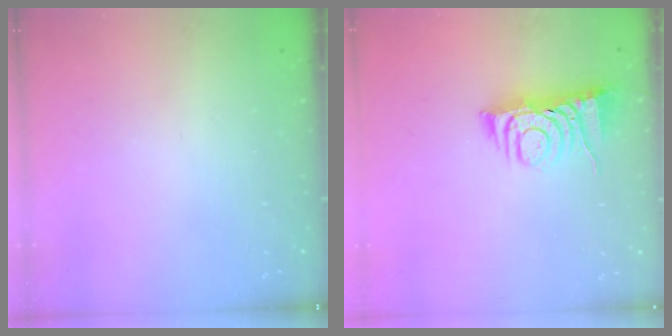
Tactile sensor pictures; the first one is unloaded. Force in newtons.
{"total": 7.3, "press": 7.3, "slide": 0.6}